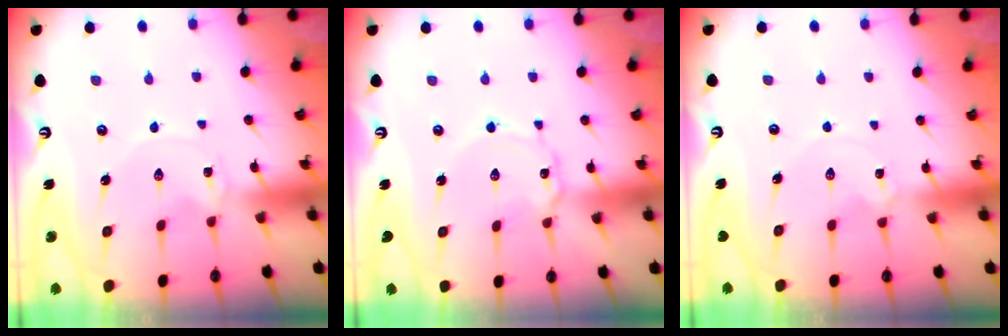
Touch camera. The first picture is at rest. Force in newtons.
{"total": 2.8, "press": 2.8, "slide": 0.3}
{"total": 1.8, "press": 1.8, "slide": 0.1}